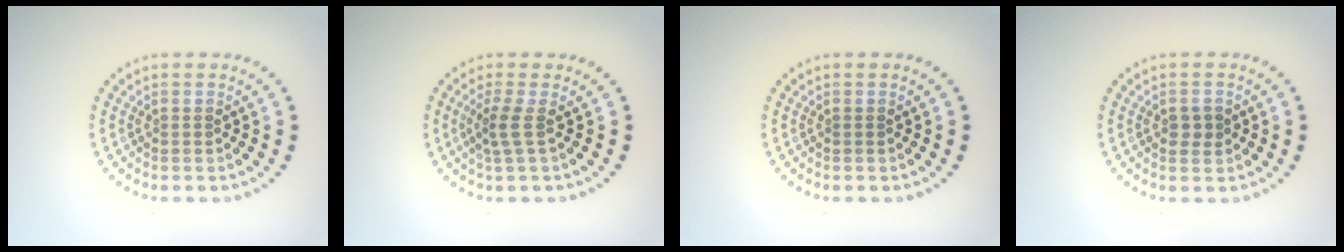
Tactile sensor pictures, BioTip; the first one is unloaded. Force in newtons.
{"total": 1.9, "press": 1.3, "slide": 1.4}
{"total": 0.0}
{"total": 1.6, "press": 1.6, "slide": 0.1}